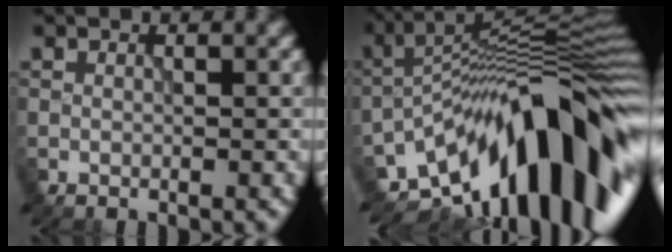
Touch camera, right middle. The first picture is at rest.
{"total": 15.3, "force": [-8.1, 4.9, 12.1], "torque": [-0.171, 0.025, -0.147]}